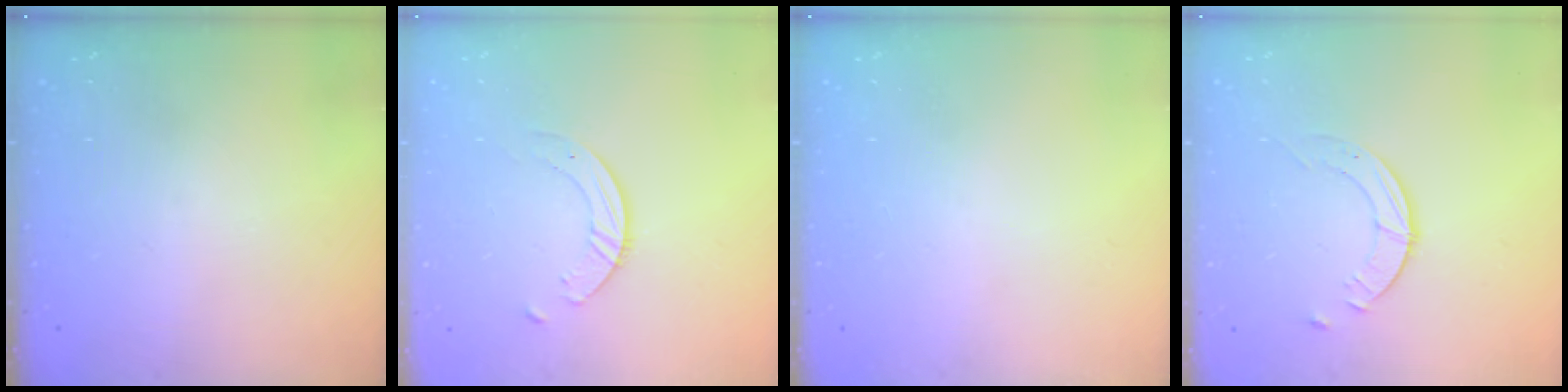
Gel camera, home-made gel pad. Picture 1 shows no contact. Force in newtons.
{"total": 3.8, "press": 3.8, "slide": 0.4}
{"total": 0.0}
{"total": 2.3, "press": 2.3, "slide": 0.3}